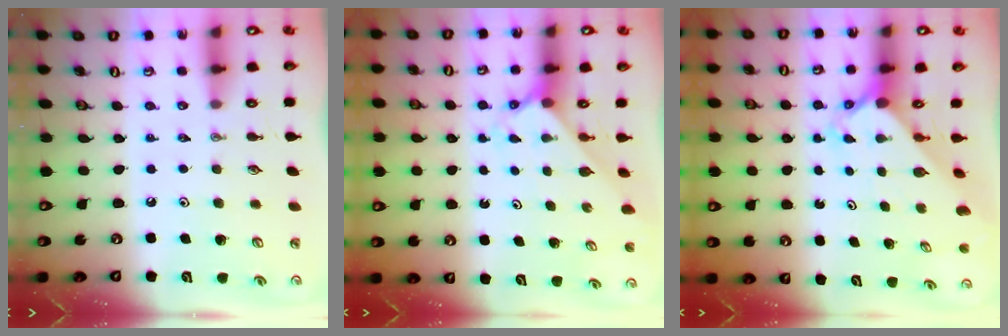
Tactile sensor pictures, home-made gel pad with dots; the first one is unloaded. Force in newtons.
{"total": 2.3, "press": 2.3, "slide": 0.2}
{"total": 2.4, "press": 2.4, "slide": 0.2}